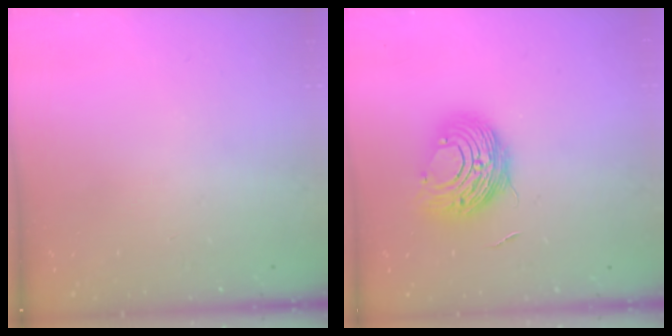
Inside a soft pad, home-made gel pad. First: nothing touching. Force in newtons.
{"total": 10.6, "press": 10.5, "slide": 1.0}